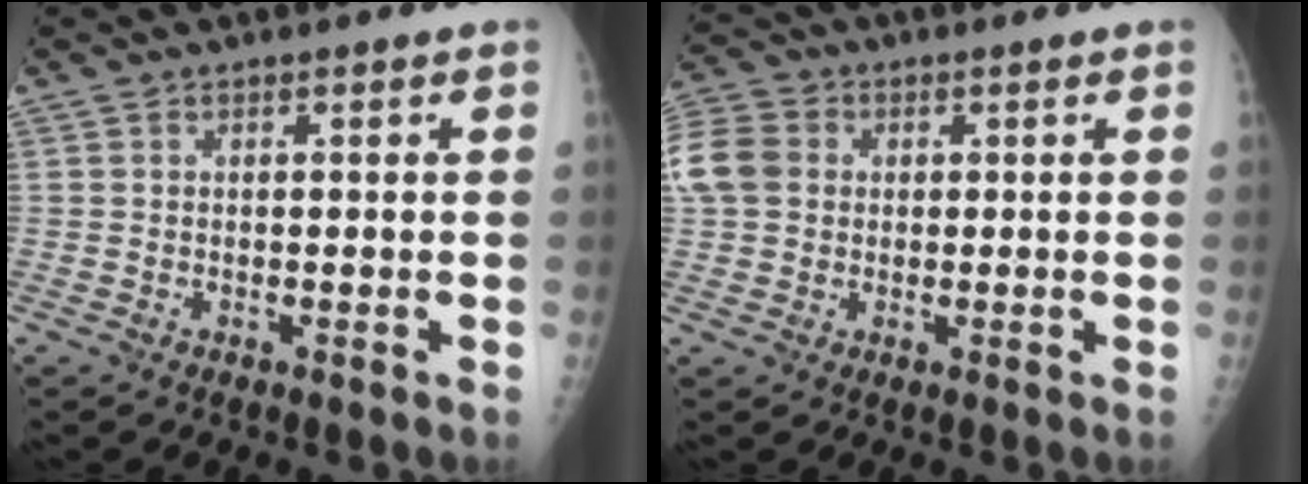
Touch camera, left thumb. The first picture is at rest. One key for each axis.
{"total": 12.9, "fx": 2.1, "fy": 10.8, "fz": 6.7, "tx": -0.165, "ty": 0.028, "tz": 0.037}